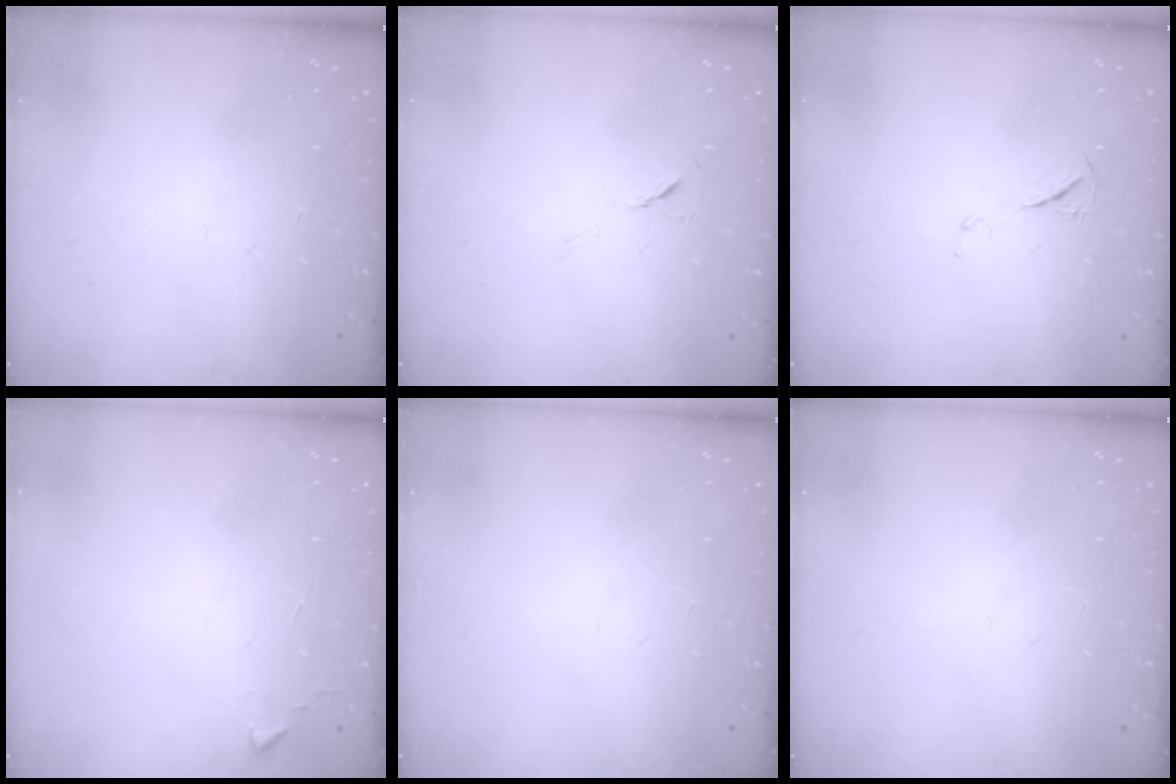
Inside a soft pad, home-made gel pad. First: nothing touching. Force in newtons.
{"total": 5.6, "press": 5.1, "slide": 2.2}
{"total": 4.5, "press": 4.5, "slide": 0.6}
{"total": 2.7, "press": 2.7, "slide": 0.5}
{"total": 0.0}
{"total": 0.0}